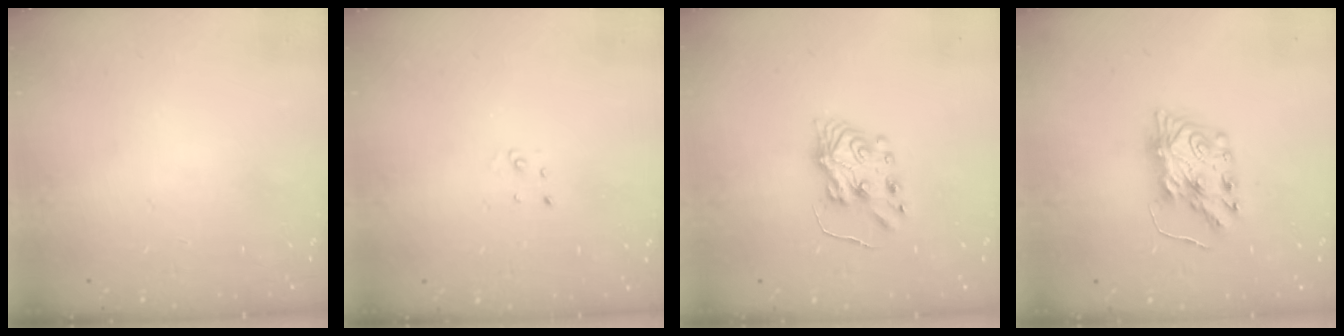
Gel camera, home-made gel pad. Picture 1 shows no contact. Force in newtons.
{"total": 2.0, "press": 2.0, "slide": 0.2}
{"total": 7.3, "press": 7.3, "slide": 0.7}
{"total": 8.4, "press": 8.4, "slide": 0.5}